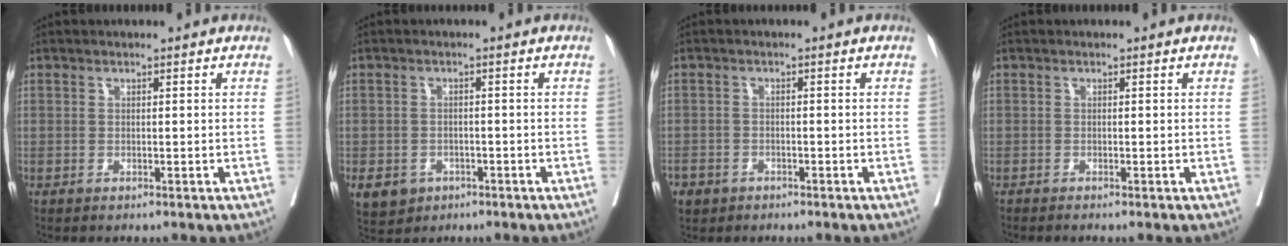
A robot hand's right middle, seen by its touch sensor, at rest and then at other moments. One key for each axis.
{"total": 9.1, "fx": -4.1, "fy": 7.6, "fz": 3.0, "tx": -0.078, "ty": -0.002, "tz": -0.055}
{"total": 3.7, "fx": -2.6, "fy": 2.6, "fz": 0.6, "tx": -0.012, "ty": 0.006, "tz": -0.041}
{"total": 0.9, "fx": -0.8, "fy": -0.1, "fz": 0.3, "tx": -0.003, "ty": 0.000, "tz": -0.015}